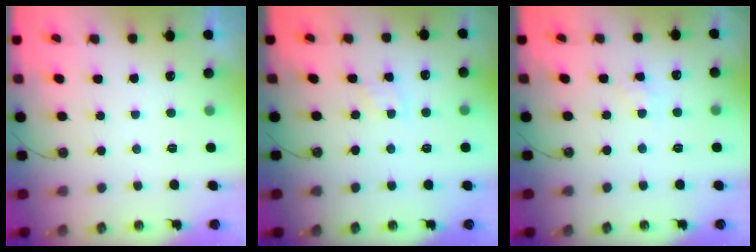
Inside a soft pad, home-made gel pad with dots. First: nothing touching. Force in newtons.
{"total": 3.5, "press": 3.4, "slide": 0.5}
{"total": 4.6, "press": 4.6, "slide": 0.5}